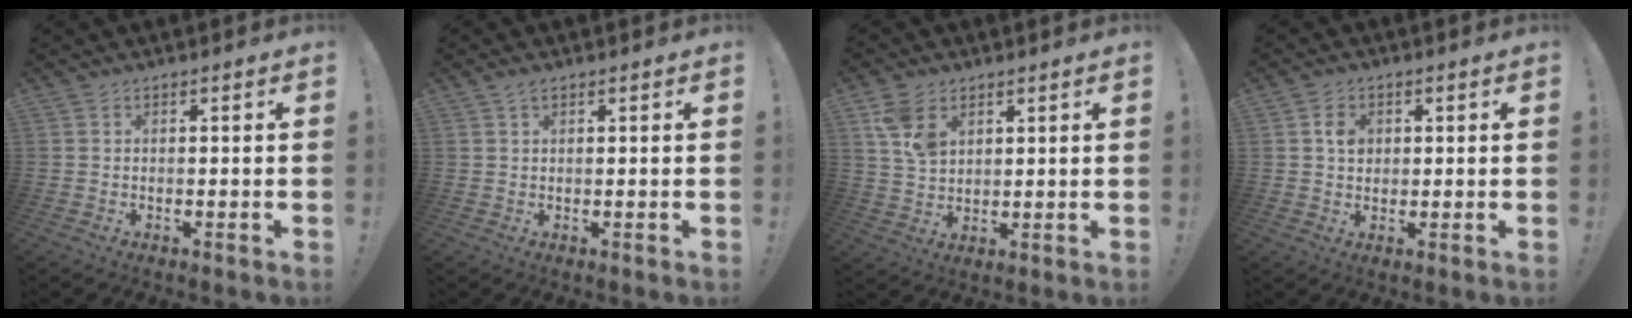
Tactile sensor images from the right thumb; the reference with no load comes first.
{"total": 1.5, "force": [0.9, 0.7, 1.0], "torque": [-0.021, 0.000, 0.016]}
{"total": 8.5, "force": [4.3, 5.6, 4.7], "torque": [-0.077, -0.009, 0.085]}
{"total": 4.6, "force": [1.0, 3.8, 2.5], "torque": [-0.036, 0.003, 0.017]}